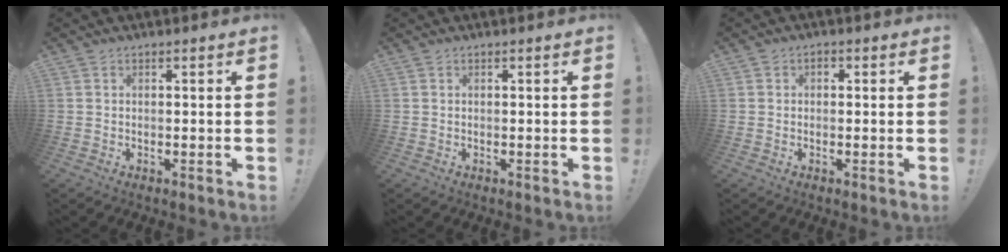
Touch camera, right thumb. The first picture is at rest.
{"total": 0.0}
{"total": 1.6, "force": [-0.6, 1.4, 0.6], "torque": [-0.004, 0.005, -0.014]}